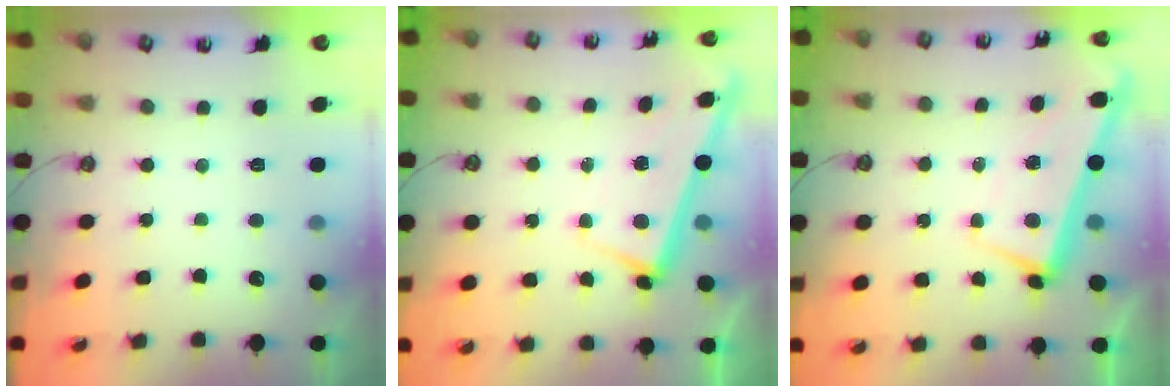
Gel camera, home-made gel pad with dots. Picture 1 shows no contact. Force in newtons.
{"total": 2.9, "press": 2.9, "slide": 0.4}
{"total": 1.5, "press": 0.4, "slide": 1.5}